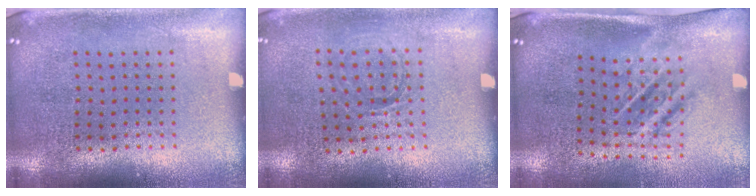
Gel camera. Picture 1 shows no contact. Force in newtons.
{"total": 0.8, "press": 0.8, "slide": 0.2}
{"total": 1.7, "press": 1.2, "slide": 1.2}